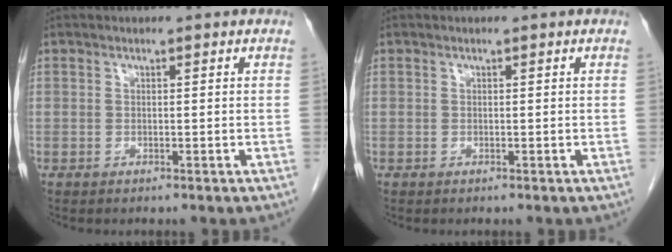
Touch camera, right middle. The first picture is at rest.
{"total": 0.0}